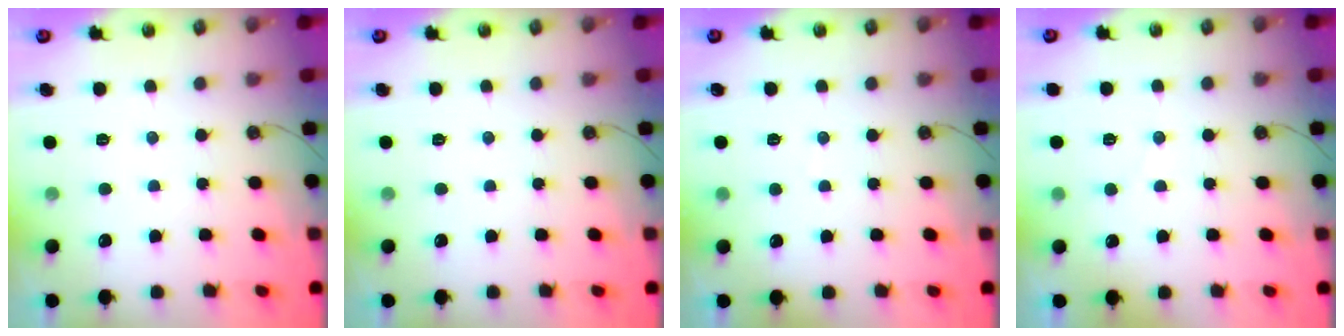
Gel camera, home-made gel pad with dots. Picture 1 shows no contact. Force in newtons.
{"total": 0.0}
{"total": 1.9, "press": 1.9, "slide": 0.2}
{"total": 2.9, "press": 2.7, "slide": 1.1}